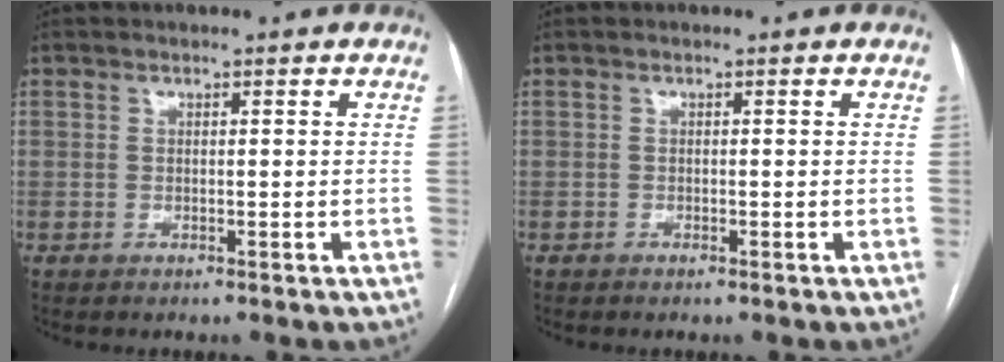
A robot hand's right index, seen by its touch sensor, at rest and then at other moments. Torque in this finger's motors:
{"motor_torque": [0.14, -0.08, -0.03, 0.02]}